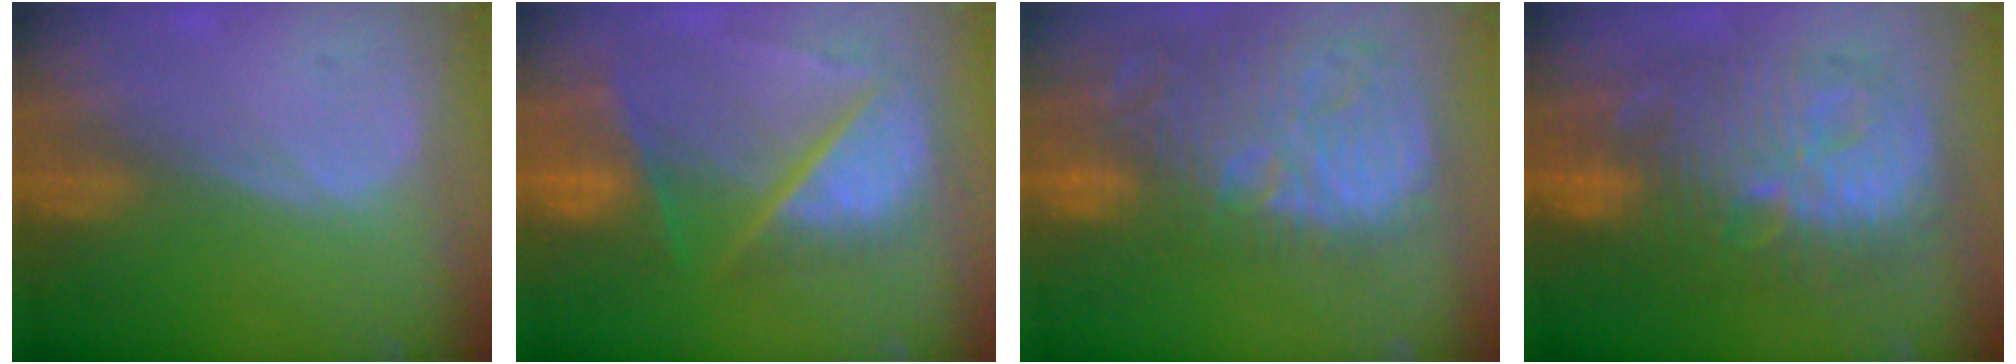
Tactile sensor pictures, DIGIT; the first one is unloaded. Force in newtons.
{"total": 10.6, "press": 8.9, "slide": 5.8}
{"total": 15.4, "press": 13.4, "slide": 7.5}
{"total": 13.7, "press": 13.7, "slide": 1.1}